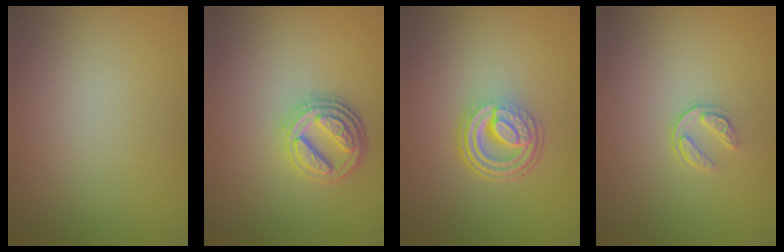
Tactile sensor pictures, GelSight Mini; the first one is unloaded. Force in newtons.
{"total": 4.5, "press": 3.4, "slide": 2.9}
{"total": 4.7, "press": 3.4, "slide": 3.3}
{"total": 1.6, "press": 1.0, "slide": 1.2}